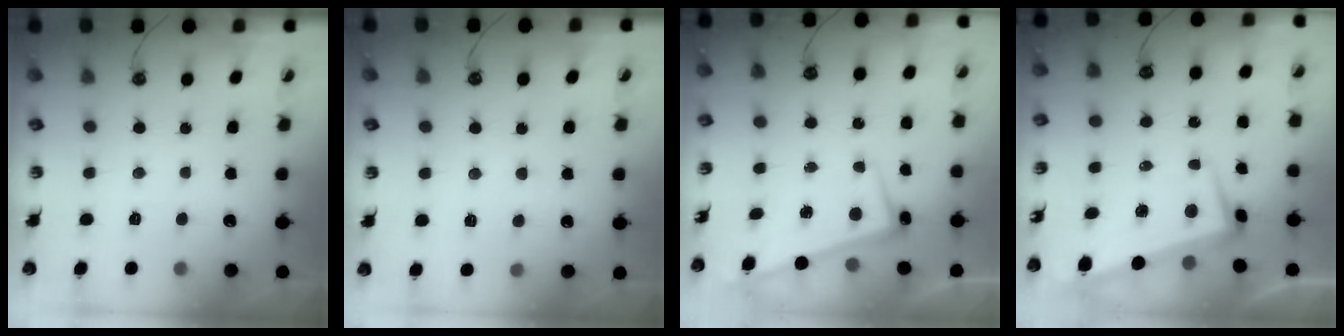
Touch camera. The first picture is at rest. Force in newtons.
{"total": 4.4, "press": 4.4, "slide": 0.2}
{"total": 2.5, "press": 2.5, "slide": 0.5}
{"total": 2.2, "press": 0.3, "slide": 2.1}